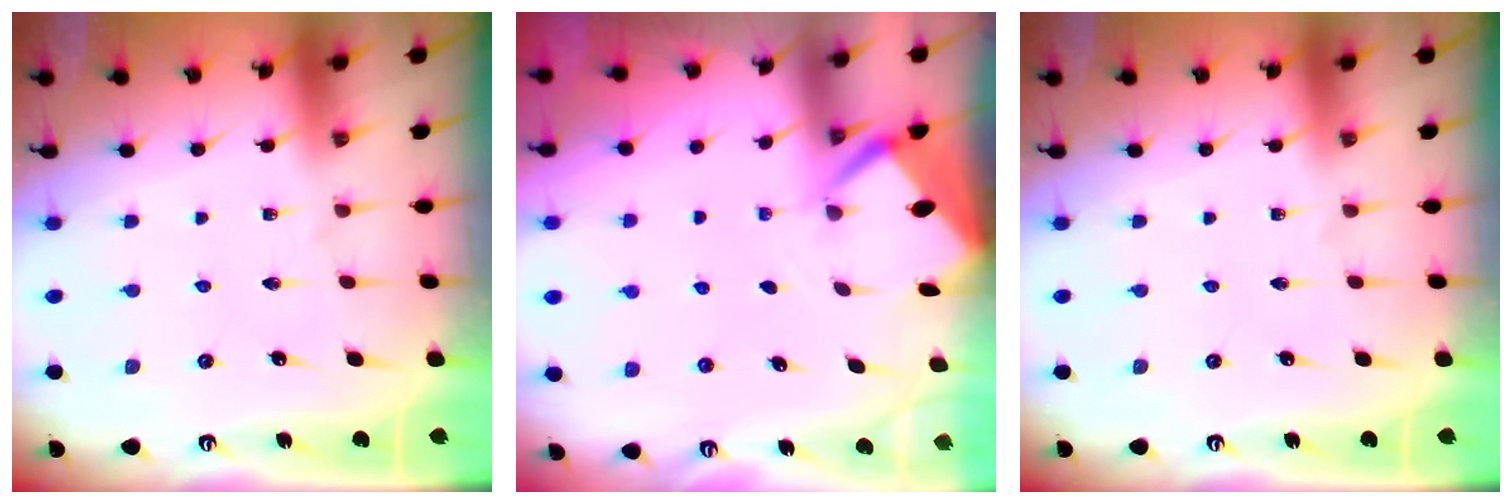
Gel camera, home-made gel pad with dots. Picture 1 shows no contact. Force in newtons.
{"total": 2.7, "press": 2.7, "slide": 0.3}
{"total": 0.0}